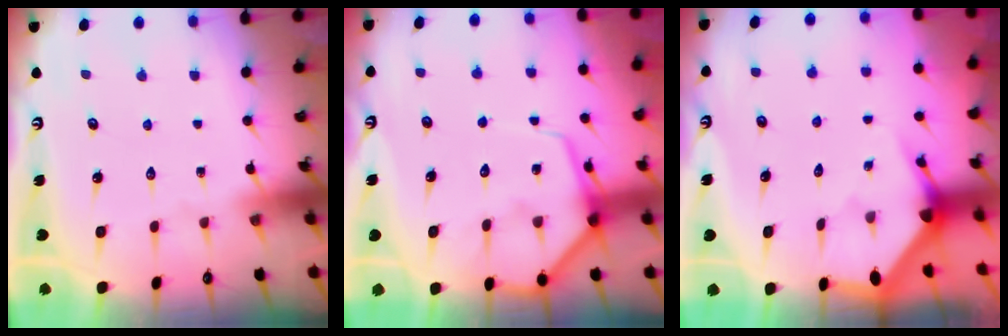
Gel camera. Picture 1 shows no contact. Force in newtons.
{"total": 7.6, "press": 7.5, "slide": 0.9}
{"total": 3.0, "press": 3.0, "slide": 0.1}